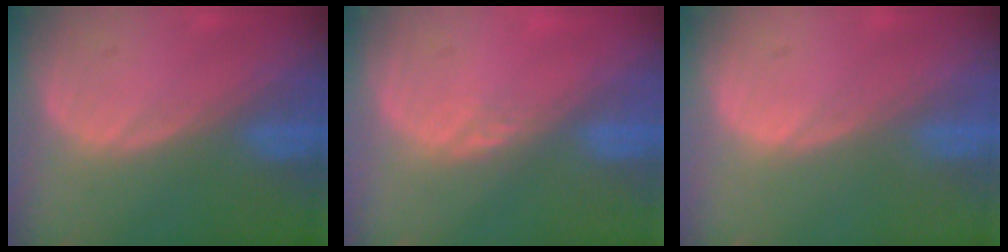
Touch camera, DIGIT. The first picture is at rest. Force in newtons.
{"total": 1.5, "press": 1.3, "slide": 0.8}
{"total": 0.0}